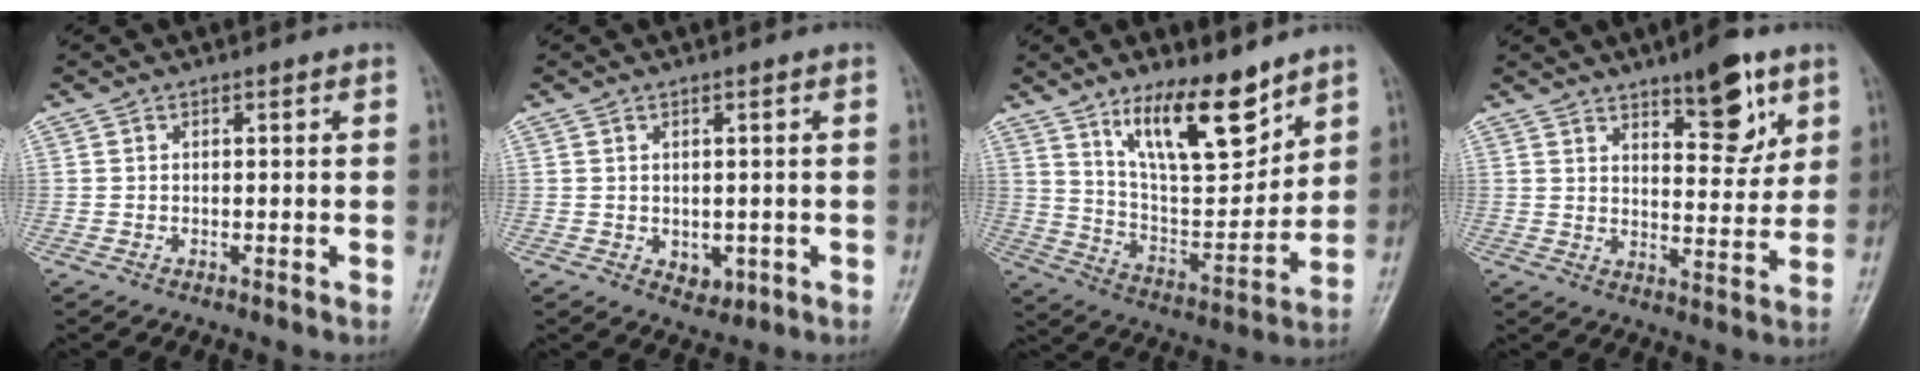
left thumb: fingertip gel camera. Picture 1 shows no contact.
{"total": 3.1, "force": [-0.5, 2.1, 2.2], "torque": [-0.016, -0.002, 0.003]}
{"total": 15.7, "force": [10.6, 5.2, 10.3], "torque": [-0.137, -0.075, 0.198]}
{"total": 11.0, "force": [6.5, 4.1, 7.9], "torque": [-0.086, -0.040, 0.099]}